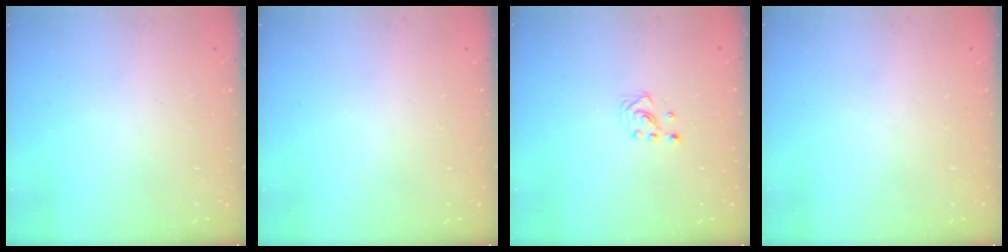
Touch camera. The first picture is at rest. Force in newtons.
{"total": 0.0}
{"total": 2.6, "press": 2.6, "slide": 0.3}
{"total": 0.0}